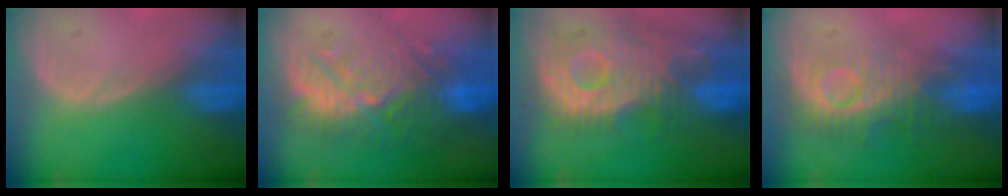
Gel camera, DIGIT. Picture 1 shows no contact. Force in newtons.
{"total": 10.3, "press": 9.8, "slide": 3.2}
{"total": 12.5, "press": 11.0, "slide": 5.9}
{"total": 9.1, "press": 8.4, "slide": 3.6}